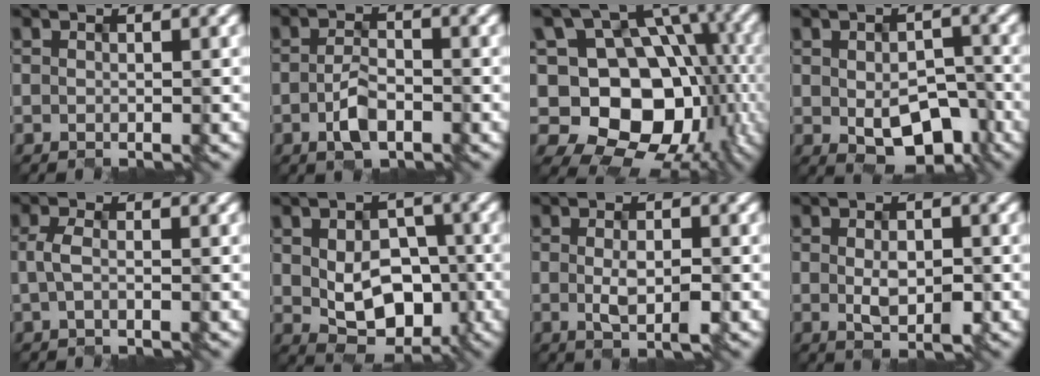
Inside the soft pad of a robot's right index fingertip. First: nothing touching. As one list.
[{"total": 3.0, "force": [-1.6, 1.5, 2.1], "torque": [-0.046, -0.002, -0.022]}, {"total": 13.6, "force": [-3.1, 10.5, 8.0], "torque": [-0.125, 0.007, -0.047]}, {"total": 6.2, "force": [-2.3, 3.5, 4.5], "torque": [-0.080, -0.020, -0.022]}, {"total": 1.6, "force": [-0.6, 0.6, 1.3], "torque": [-0.038, 0.001, -0.006]}, {"total": 6.4, "force": [-0.9, 4.4, 4.6], "torque": [-0.081, -0.010, -0.006]}, {"total": 2.6, "force": [-0.9, 0.7, 2.4], "torque": [-0.050, -0.003, -0.009]}, {"total": 2.6, "force": [-0.8, 1.2, 2.2], "torque": [-0.047, -0.004, -0.003]}]